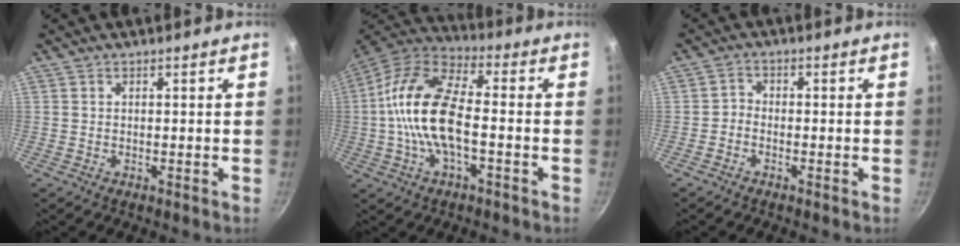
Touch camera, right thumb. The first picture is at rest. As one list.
[{"total": 16.2, "force": [-1.7, 7.5, 14.3], "torque": [-0.261, 0.038, -0.050]}, {"total": 1.7, "force": [-1.2, 1.0, 0.6], "torque": [-0.012, 0.015, -0.029]}]